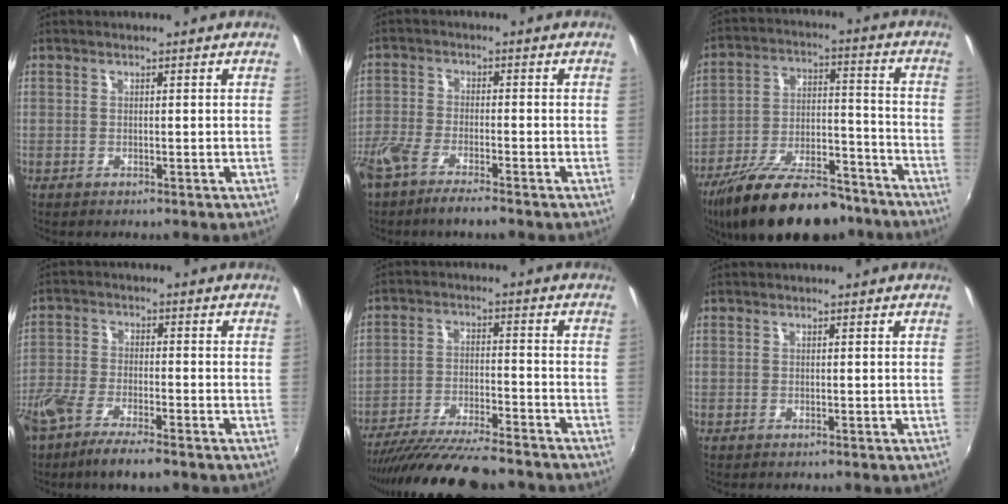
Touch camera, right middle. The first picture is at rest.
{"total": 7.1, "force": [-5.5, 1.3, 4.3], "torque": [-0.109, -0.019, -0.110]}
{"total": 22.8, "force": [-17.2, 8.6, 12.2], "torque": [-0.221, -0.009, -0.259]}
{"total": 9.3, "force": [-6.8, 2.3, 6.0], "torque": [-0.143, -0.025, -0.135]}
{"total": 17.2, "force": [-15.1, 2.3, 8.0], "torque": [-0.158, -0.033, -0.241]}
{"total": 0.0}